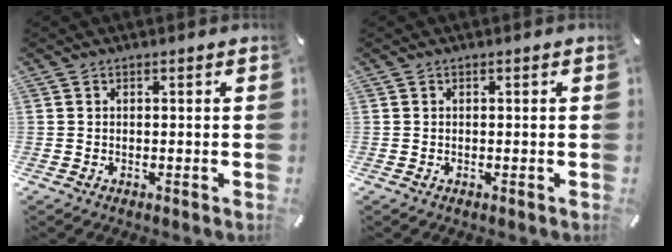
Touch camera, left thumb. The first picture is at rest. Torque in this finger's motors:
{"motor_torque": [-0.02, 0.07, -0.08, -0.09, 0.00]}